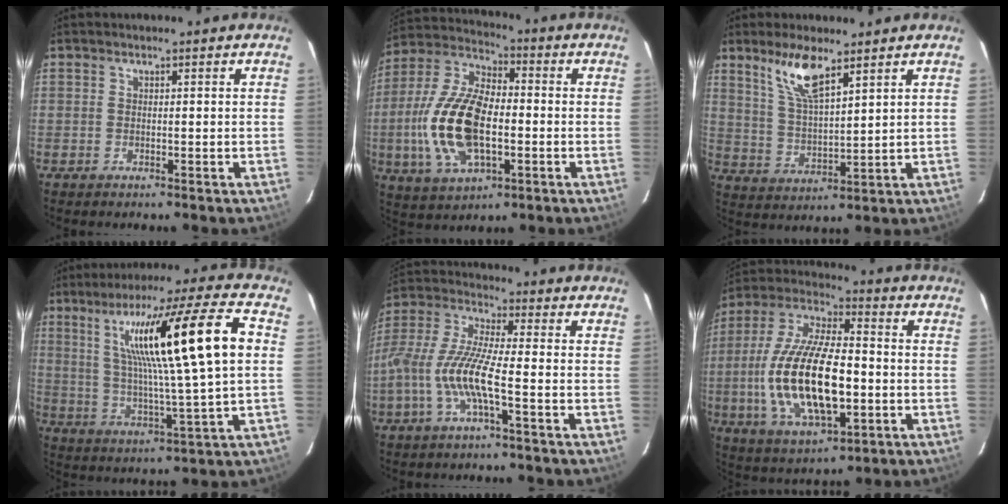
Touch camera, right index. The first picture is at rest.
{"total": 18.3, "force": [-3.0, 9.0, 15.6], "torque": [-0.333, 0.001, -0.055]}
{"total": 8.7, "force": [5.8, 2.1, 6.2], "torque": [-0.119, 0.000, 0.121]}
{"total": 19.7, "force": [4.7, 0.4, 19.1], "torque": [-0.316, 0.008, 0.089]}
{"total": 11.8, "force": [-3.9, 1.6, 11.0], "torque": [-0.234, -0.001, -0.079]}
{"total": 20.9, "force": [-3.5, 8.4, 18.8], "torque": [-0.384, -0.009, -0.059]}